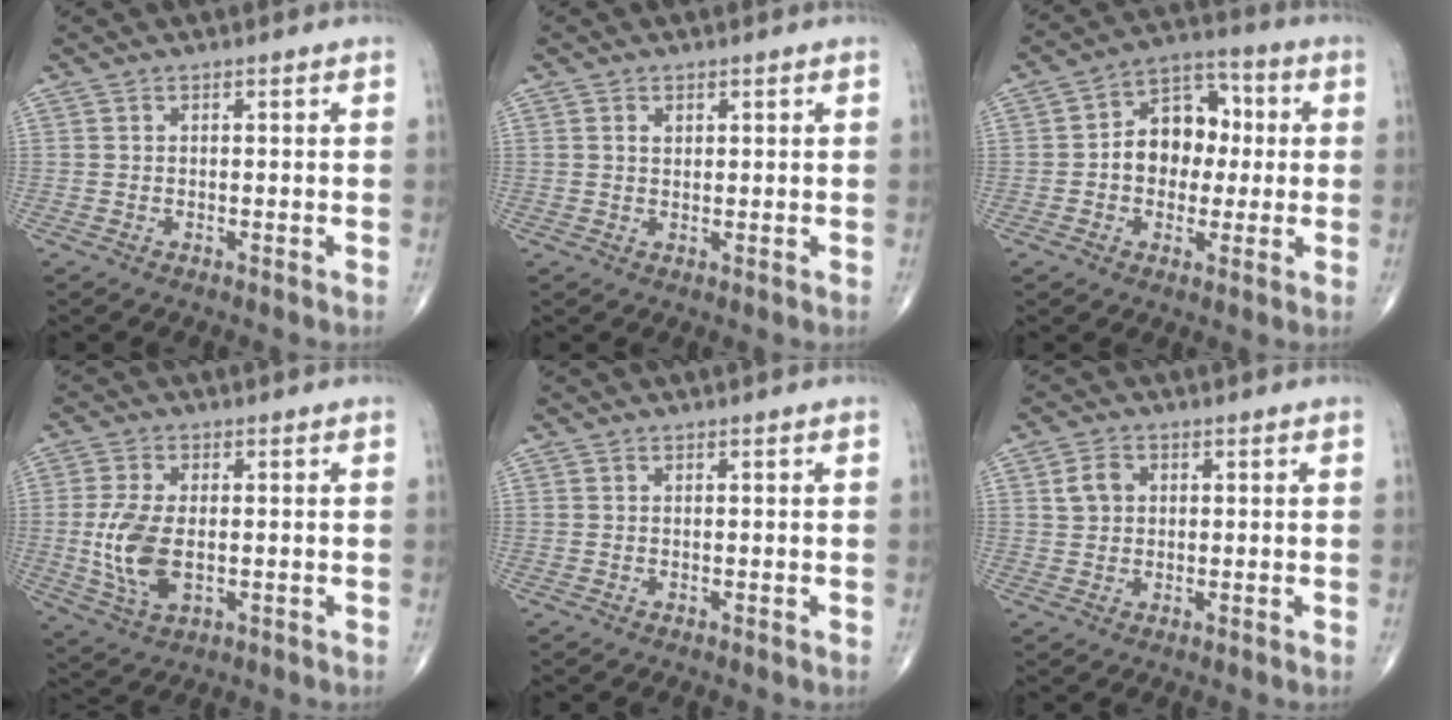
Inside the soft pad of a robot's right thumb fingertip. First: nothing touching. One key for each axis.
{"total": 1.4, "fx": 0.6, "fy": 0.9, "fz": 0.8, "tx": -0.007, "ty": -0.003, "tz": 0.011}
{"total": 11.8, "fx": 0.3, "fy": 8.7, "fz": 8.0, "tx": -0.076, "ty": 0.032, "tz": -0.003}
{"total": 9.5, "fx": -0.6, "fy": 5.1, "fz": 8.0, "tx": -0.173, "ty": -0.008, "tz": -0.006}
{"total": 0.0}
{"total": 3.7, "fx": 1.0, "fy": 3.0, "fz": 2.0, "tx": -0.027, "ty": 0.003, "tz": 0.018}